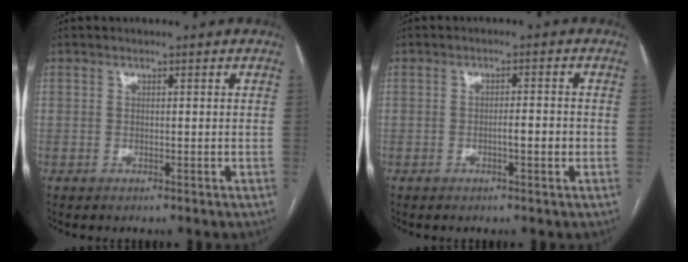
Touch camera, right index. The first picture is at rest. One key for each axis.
{"total": 2.7, "fx": -0.8, "fy": 0.3, "fz": 2.6, "tx": -0.041, "ty": 0.001, "tz": -0.013}